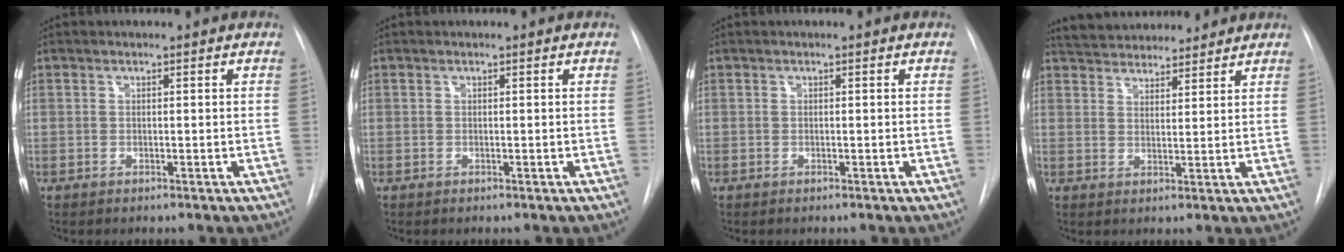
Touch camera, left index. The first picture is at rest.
{"total": 0.0}
{"total": 0.0}
{"total": 11.1, "force": [10.3, 2.9, 2.8], "torque": [-0.037, 0.025, 0.157]}